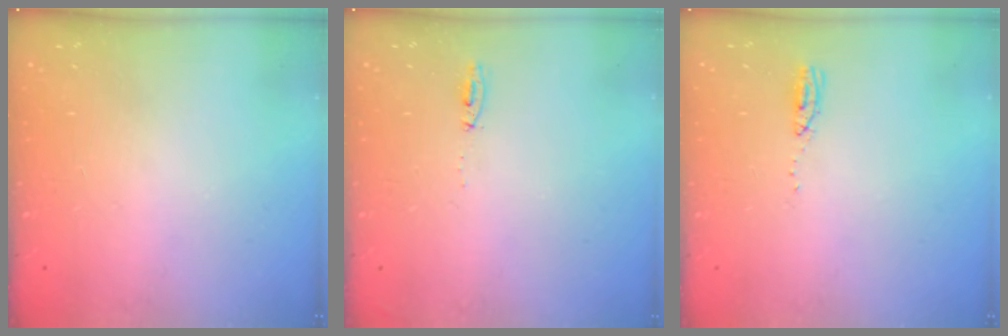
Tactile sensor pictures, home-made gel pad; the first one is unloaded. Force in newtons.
{"total": 16.2, "press": 5.8, "slide": 15.1}
{"total": 3.6, "press": 3.3, "slide": 1.5}